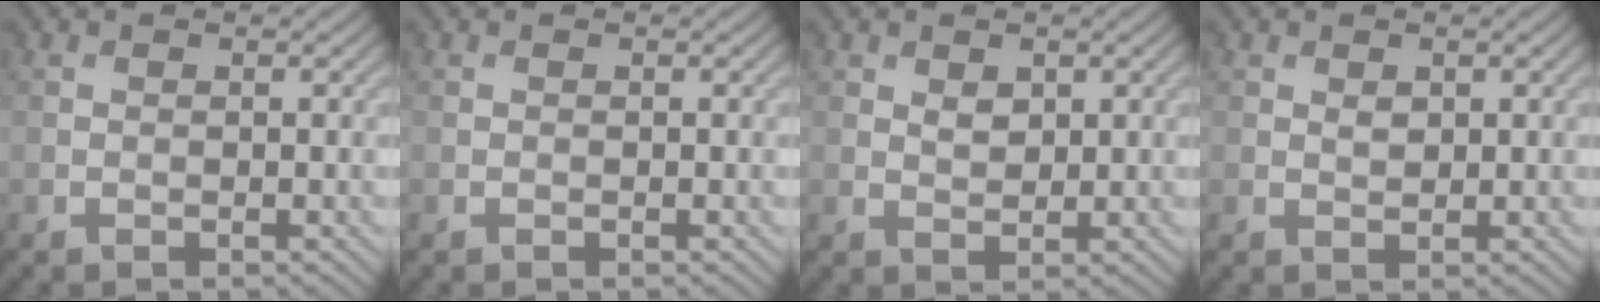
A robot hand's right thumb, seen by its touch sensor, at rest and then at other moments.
{"total": 0.0}
{"total": 1.8, "force": [0.9, 1.1, 1.1], "torque": [-0.022, -0.003, 0.019]}
{"total": 1.1, "force": [0.5, 0.7, 0.7], "torque": [-0.014, -0.004, 0.012]}